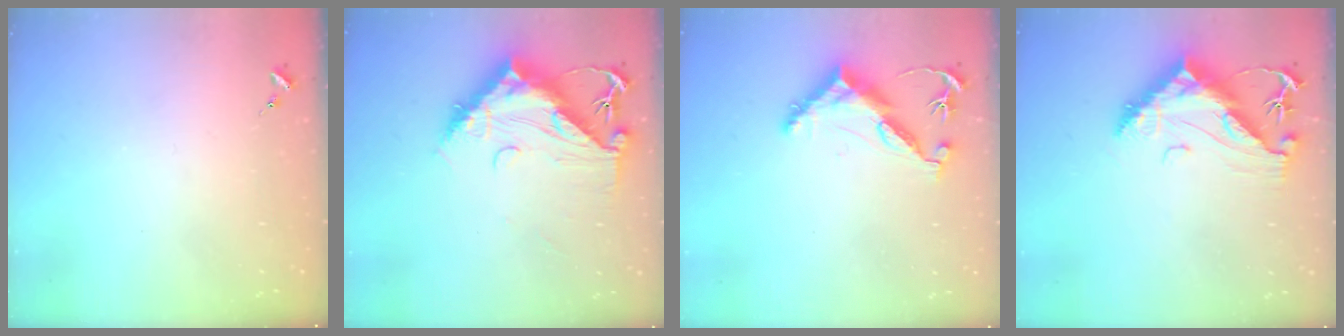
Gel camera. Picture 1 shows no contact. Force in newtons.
{"total": 15.4, "press": 15.3, "slide": 1.6}
{"total": 11.7, "press": 11.7, "slide": 1.0}
{"total": 13.3, "press": 13.2, "slide": 1.3}